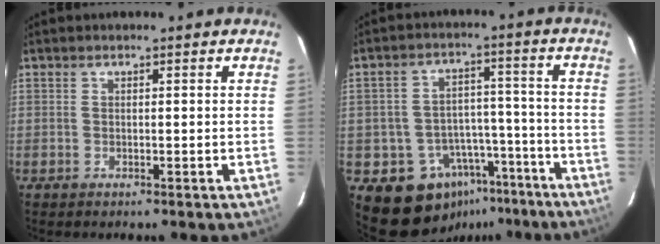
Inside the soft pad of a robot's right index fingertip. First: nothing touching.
{"total": 14.0, "force": [-9.7, 9.8, 2.6], "torque": [-0.057, 0.053, -0.118]}